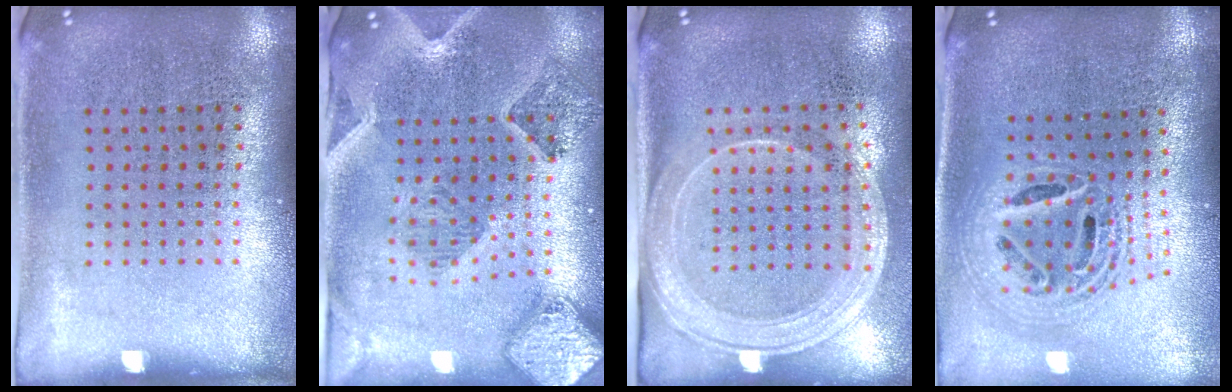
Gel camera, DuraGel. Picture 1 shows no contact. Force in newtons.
{"total": 1.8, "press": 1.7, "slide": 0.5}
{"total": 2.0, "press": 1.7, "slide": 1.1}
{"total": 2.2, "press": 1.6, "slide": 1.4}